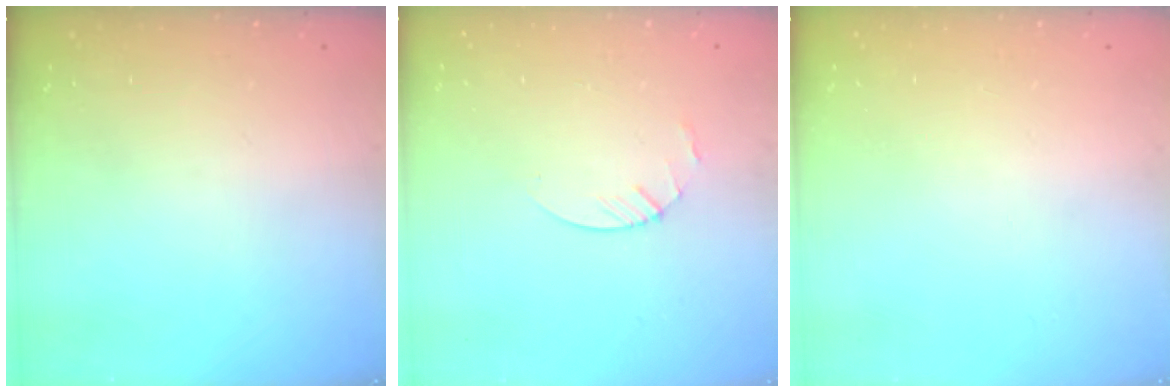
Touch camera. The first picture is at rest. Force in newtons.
{"total": 3.0, "press": 3.0, "slide": 0.3}
{"total": 0.0}